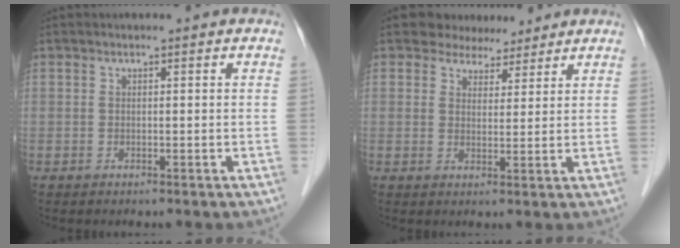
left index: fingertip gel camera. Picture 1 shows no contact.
{"total": 4.4, "force": [3.8, 2.2, 0.5], "torque": [-0.001, 0.000, 0.054]}